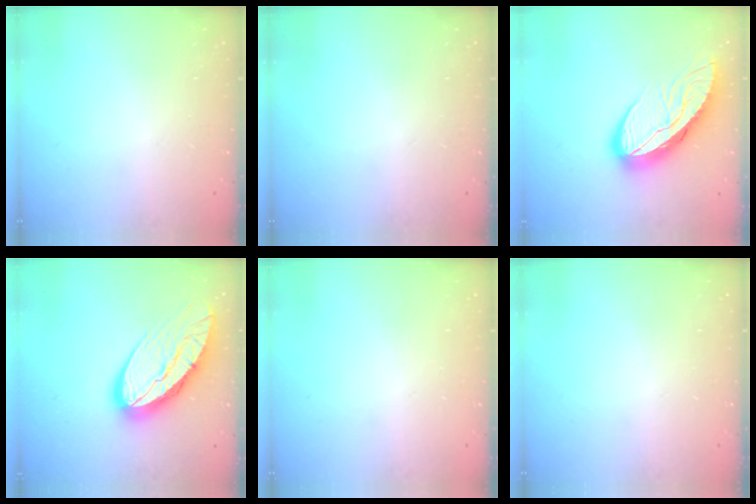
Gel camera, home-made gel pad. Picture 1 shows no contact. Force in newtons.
{"total": 0.0}
{"total": 14.6, "press": 14.5, "slide": 1.5}
{"total": 19.3, "press": 19.1, "slide": 2.1}
{"total": 0.0}
{"total": 0.0}